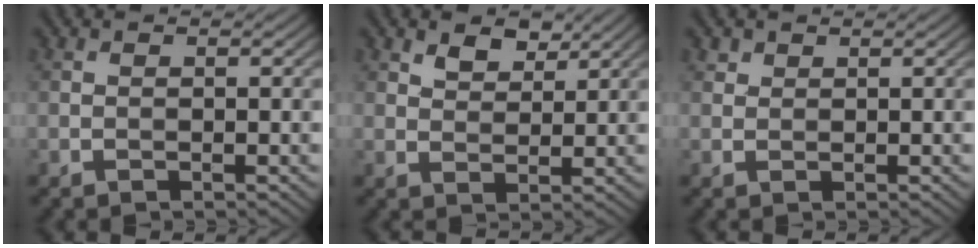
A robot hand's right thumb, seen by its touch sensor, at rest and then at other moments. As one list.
[{"total": 2.9, "force": [2.1, 1.5, 1.4], "torque": [-0.030, -0.005, 0.040]}, {"total": 1.0, "force": [0.8, 0.6, 0.2], "torque": [-0.005, 0.002, 0.019]}]